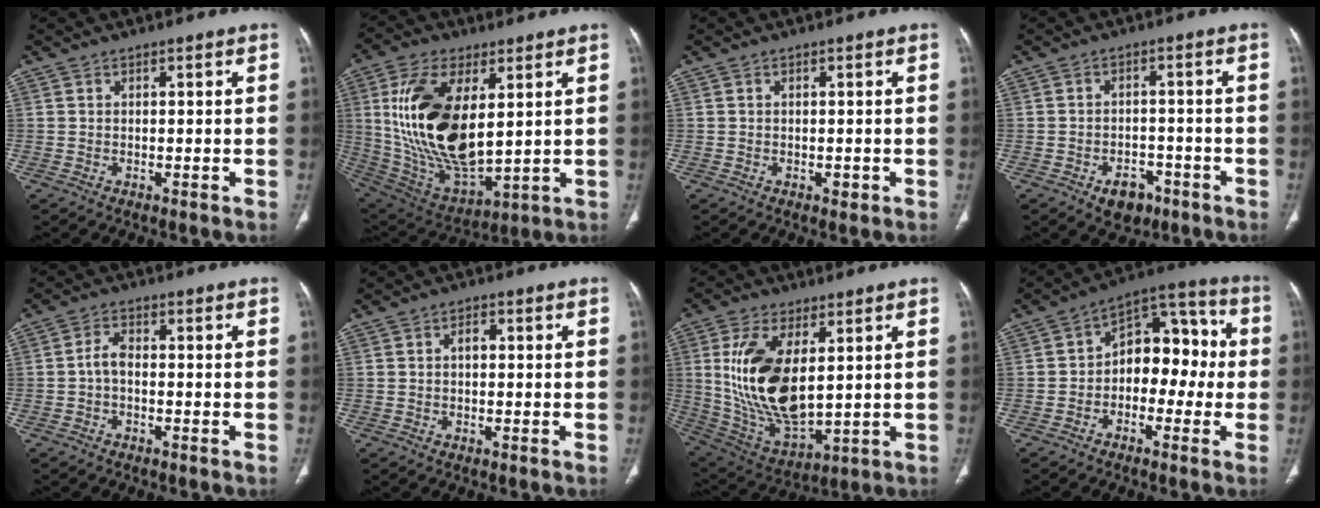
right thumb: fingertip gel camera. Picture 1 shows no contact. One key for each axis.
{"total": 22.5, "fx": 4.5, "fy": 11.2, "fz": 19.0, "tx": -0.364, "ty": -0.026, "tz": 0.097}
{"total": 1.1, "fx": -0.3, "fy": 0.8, "fz": 0.8, "tx": -0.007, "ty": -0.001, "tz": -0.002}
{"total": 5.9, "fx": -3.3, "fy": 4.0, "fz": 2.9, "tx": -0.021, "ty": 0.022, "tz": -0.043}
{"total": 2.8, "fx": -0.7, "fy": 1.5, "fz": 2.2, "tx": -0.044, "ty": 0.013, "tz": -0.020}
{"total": 1.9, "fx": 0.1, "fy": 1.2, "fz": 1.6, "tx": -0.024, "ty": 0.008, "tz": 0.000}
{"total": 18.4, "fx": 3.5, "fy": 9.2, "fz": 15.6, "tx": -0.301, "ty": -0.022, "tz": 0.083}
{"total": 12.7, "fx": -0.9, "fy": 8.4, "fz": 9.5, "tx": -0.086, "ty": 0.050, "tz": -0.030}